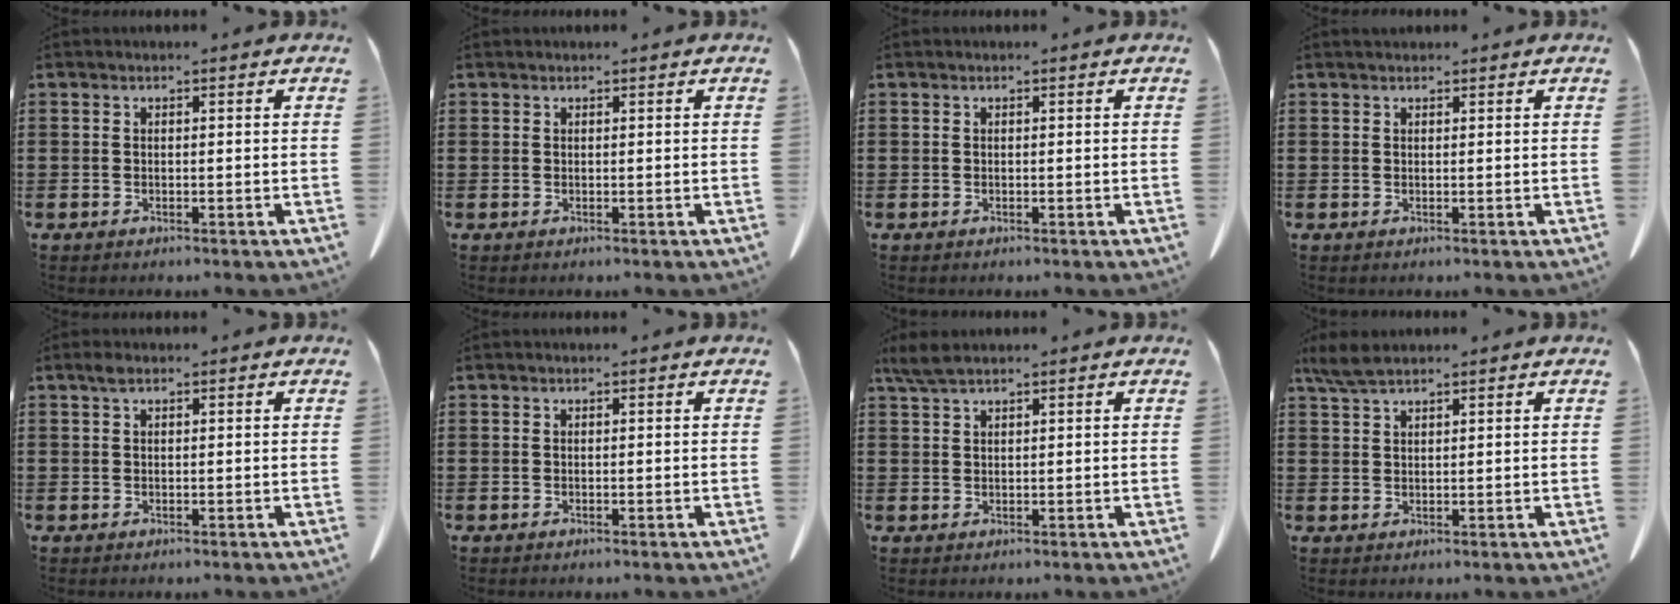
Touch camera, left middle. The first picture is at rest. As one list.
[{"total": 0.0}, {"total": 0.0}, {"total": 0.6, "force": [0.5, 0.2, 0.1], "torque": [-0.004, -0.002, 0.012]}, {"total": 1.1, "force": [0.6, 0.4, 0.8], "torque": [-0.019, 0.003, 0.011]}, {"total": 0.0}, {"total": 2.7, "force": [2.0, 0.4, 1.8], "torque": [-0.041, -0.001, 0.038]}, {"total": 3.4, "force": [2.5, 0.7, 2.1], "torque": [-0.049, 0.001, 0.049]}]